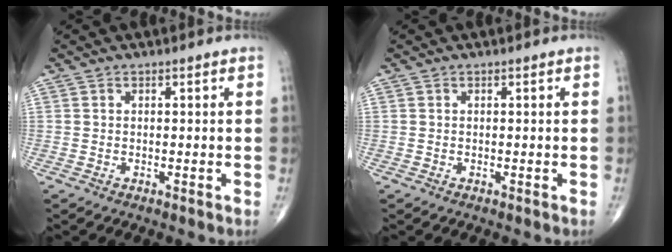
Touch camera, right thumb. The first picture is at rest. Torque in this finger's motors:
{"motor_torque": [-0.01, 0.01, 0.00, 0.00, 0.00]}